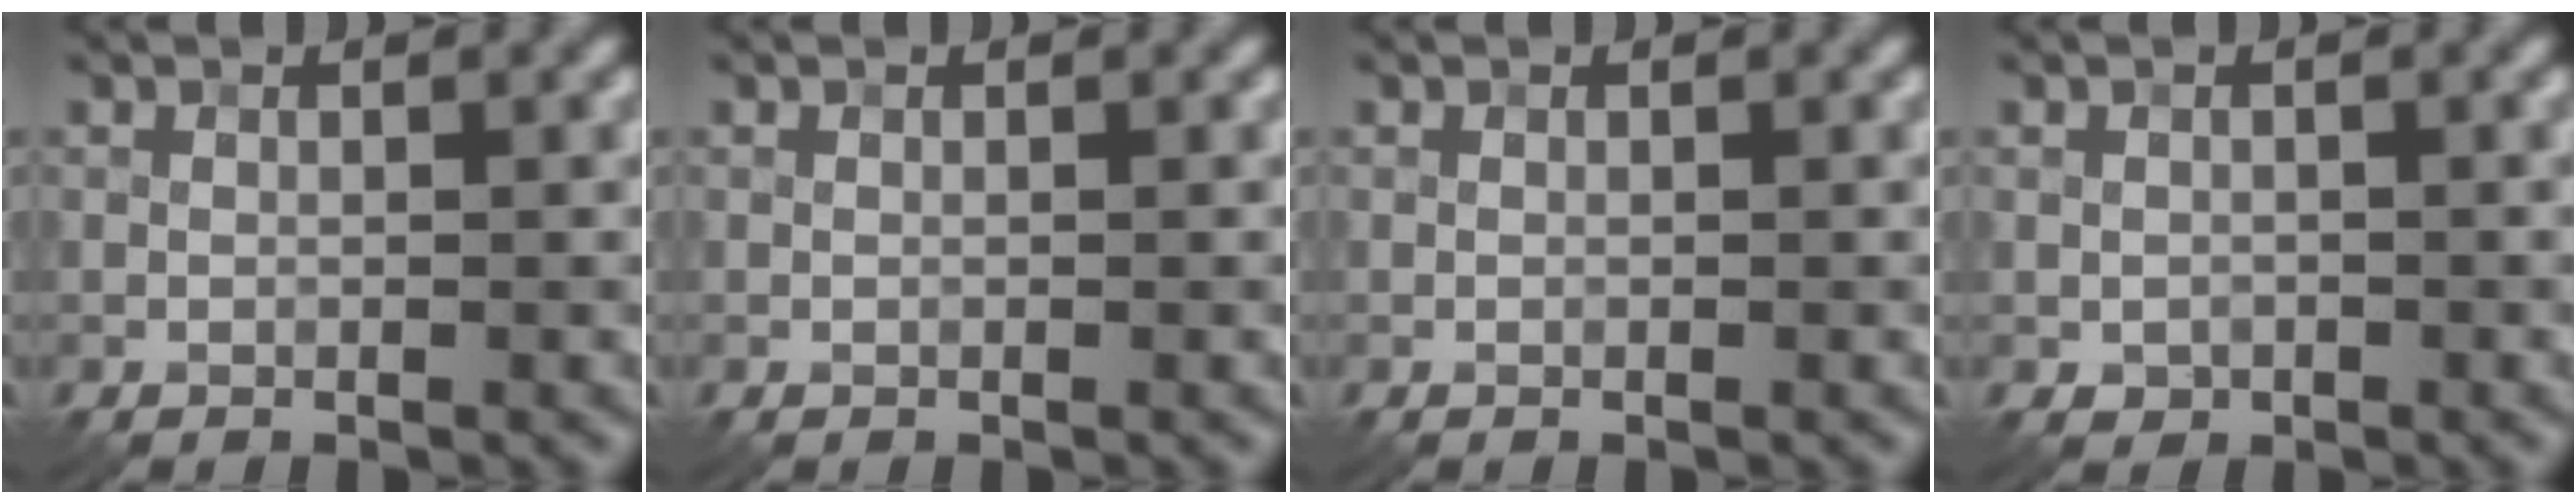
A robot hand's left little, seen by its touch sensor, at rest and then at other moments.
{"total": 0.0}
{"total": 0.0}
{"total": 0.8, "force": [-0.3, 0.7, 0.3], "torque": [-0.001, -0.004, -0.005]}